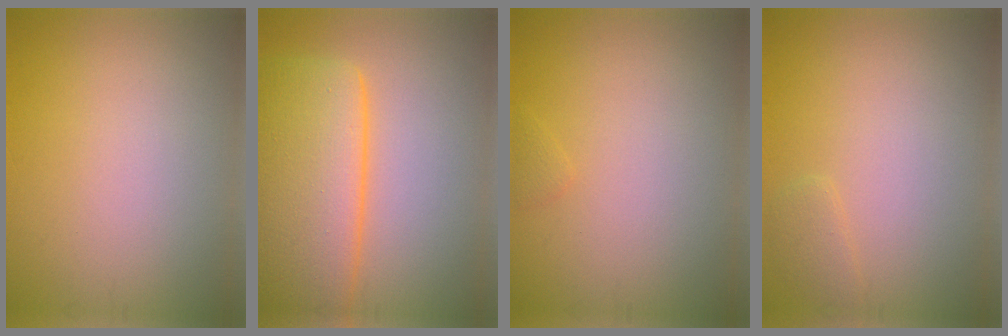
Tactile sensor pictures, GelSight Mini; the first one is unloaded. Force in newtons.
{"total": 10.3, "press": 10.3, "slide": 0.5}
{"total": 0.5, "press": 0.5, "slide": 0.0}
{"total": 1.0, "press": 1.0, "slide": 0.0}